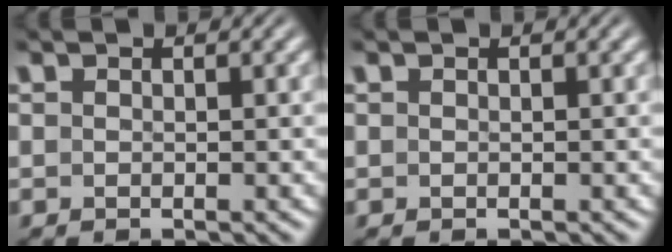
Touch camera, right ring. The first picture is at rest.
{"total": 0.0}